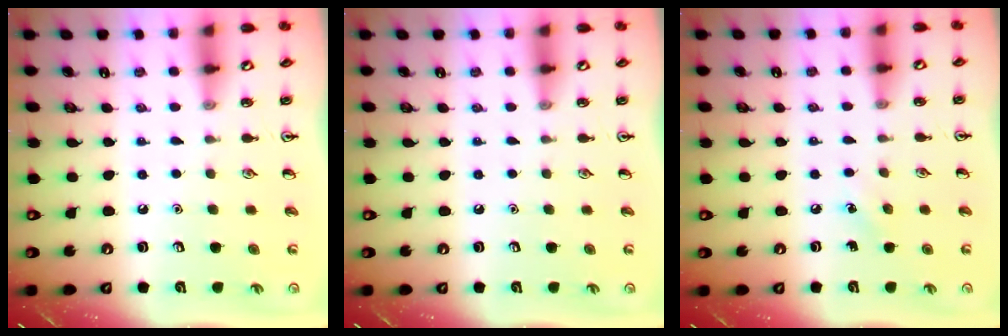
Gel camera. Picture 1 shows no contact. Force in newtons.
{"total": 0.0}
{"total": 4.9, "press": 4.6, "slide": 1.7}